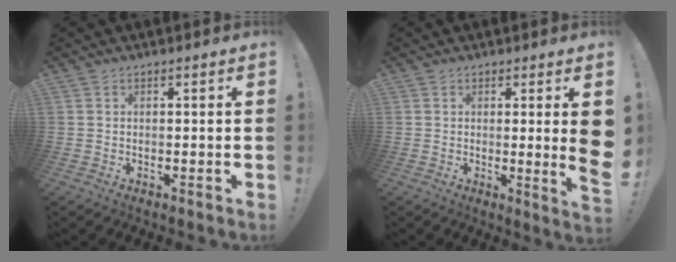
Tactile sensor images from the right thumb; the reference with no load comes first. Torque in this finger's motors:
{"motor_torque": [-0.28, 0.29, 0.87, -0.06, 0.01]}